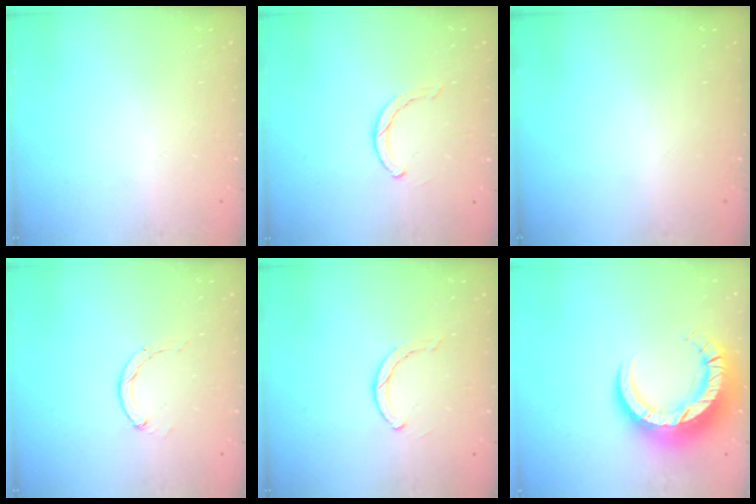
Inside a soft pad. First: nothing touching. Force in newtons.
{"total": 2.8, "press": 2.7, "slide": 0.3}
{"total": 0.0}
{"total": 0.0}
{"total": 2.8, "press": 2.7, "slide": 0.3}
{"total": 15.2, "press": 15.1, "slide": 1.6}